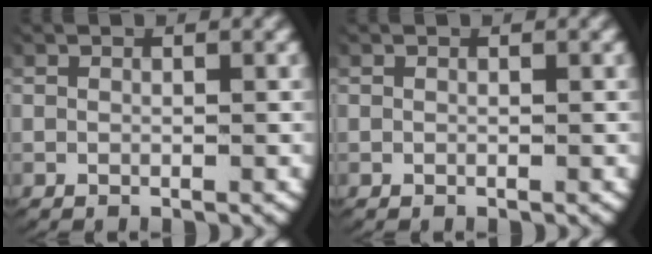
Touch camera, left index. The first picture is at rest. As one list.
[{"total": 0.0}]